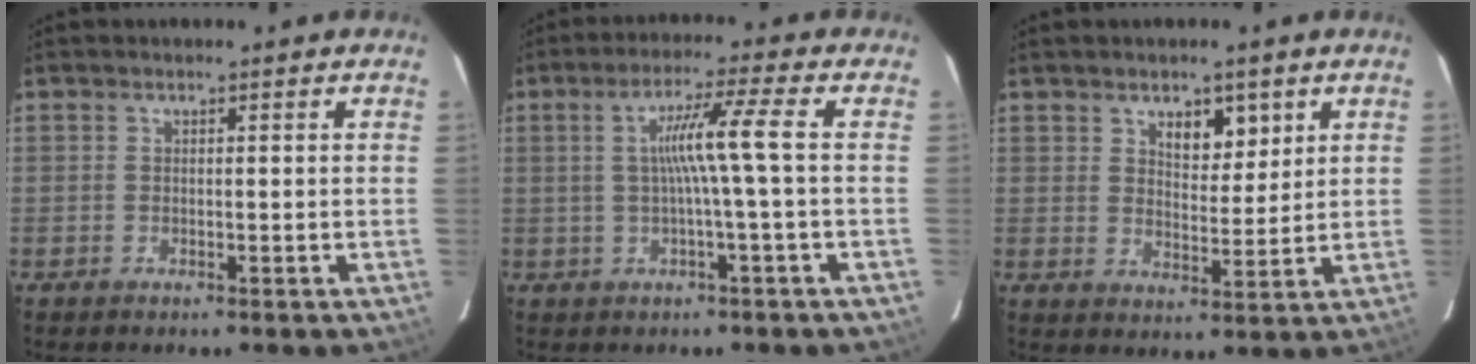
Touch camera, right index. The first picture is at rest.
{"total": 6.8, "force": [0.2, -1.4, 6.6], "torque": [-0.116, 0.013, 0.009]}
{"total": 5.3, "force": [2.9, 2.6, 3.5], "torque": [-0.051, -0.001, 0.048]}